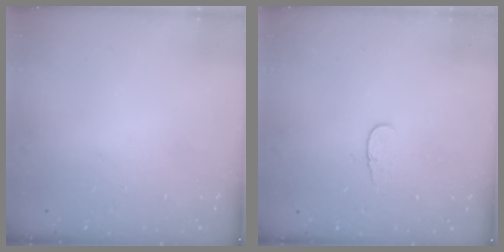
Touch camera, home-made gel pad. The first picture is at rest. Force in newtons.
{"total": 3.7, "press": 3.7, "slide": 0.5}